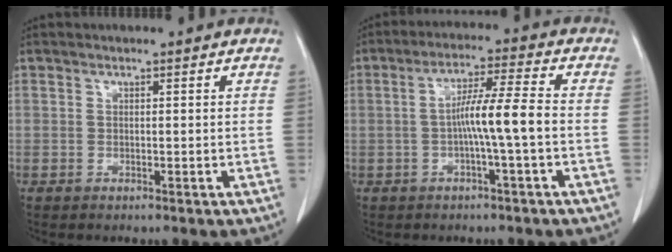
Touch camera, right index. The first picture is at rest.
{"total": 7.1, "force": [-1.2, -0.7, 7.0], "torque": [-0.126, 0.012, -0.021]}